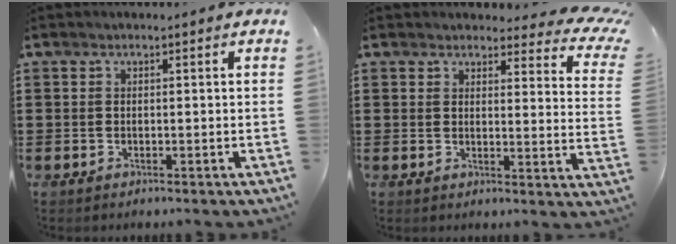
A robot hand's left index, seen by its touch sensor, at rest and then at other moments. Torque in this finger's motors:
{"motor_torque": [2.14, 0.00, 0.25, 0.00]}